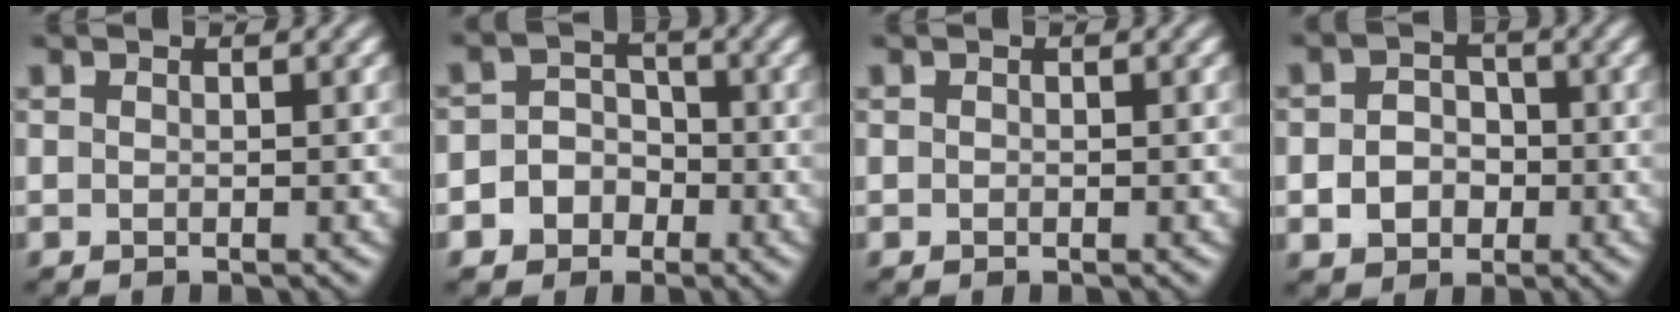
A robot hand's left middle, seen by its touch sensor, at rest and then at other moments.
{"total": 4.3, "force": [-2.4, 3.4, 0.6], "torque": [0.015, 0.003, -0.060]}
{"total": 0.0}
{"total": 3.3, "force": [-1.3, 2.6, 1.6], "torque": [-0.028, -0.002, -0.021]}